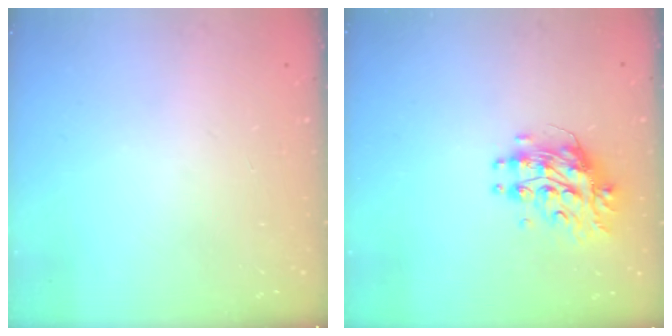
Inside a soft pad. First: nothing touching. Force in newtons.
{"total": 9.0, "press": 9.0, "slide": 0.8}